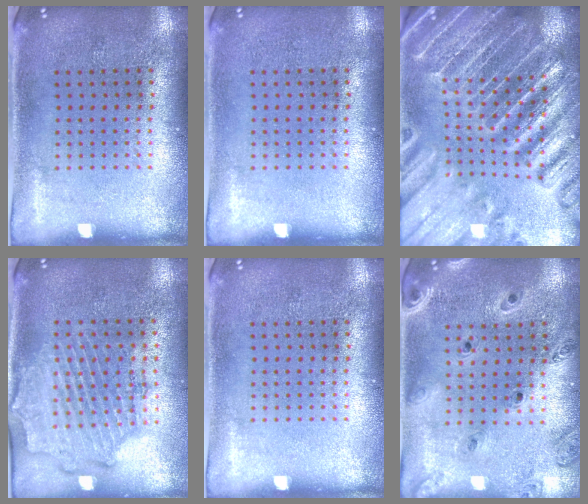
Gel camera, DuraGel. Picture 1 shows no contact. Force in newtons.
{"total": 0.0}
{"total": 4.5, "press": 4.1, "slide": 1.9}
{"total": 1.9, "press": 1.7, "slide": 0.8}
{"total": 0.0}
{"total": 1.3, "press": 1.3, "slide": 0.2}